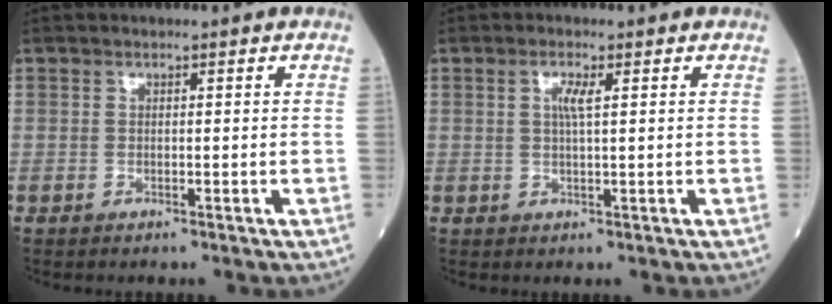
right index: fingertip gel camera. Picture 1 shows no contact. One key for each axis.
{"total": 2.3, "fx": 0.7, "fy": 0.2, "fz": 2.2, "tx": -0.046, "ty": 0.000, "tz": 0.012}